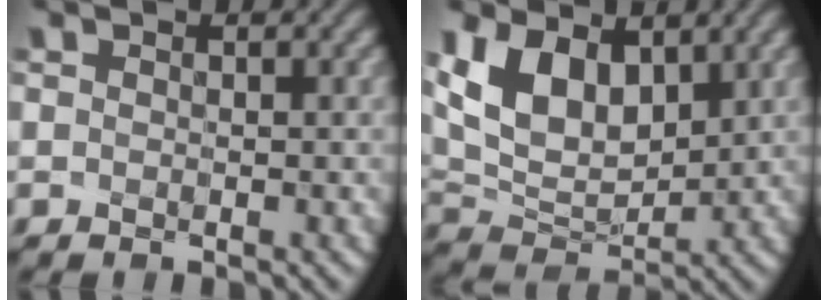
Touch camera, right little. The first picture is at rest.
{"total": 5.9, "force": [2.1, 3.7, 4.1], "torque": [-0.089, -0.013, 0.042]}